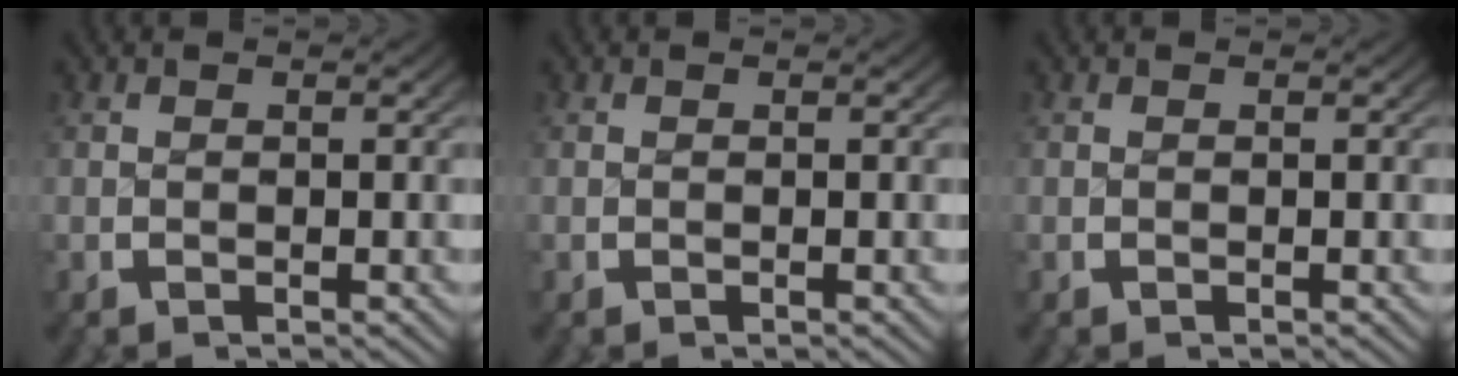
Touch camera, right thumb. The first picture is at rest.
{"total": 0.0}
{"total": 0.0}